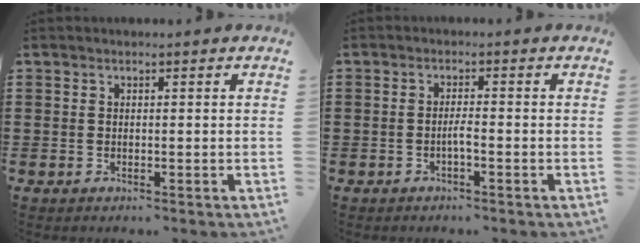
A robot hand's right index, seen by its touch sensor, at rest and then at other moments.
{"total": 1.7, "force": [-0.8, 0.2, 1.5], "torque": [-0.030, -0.001, -0.014]}